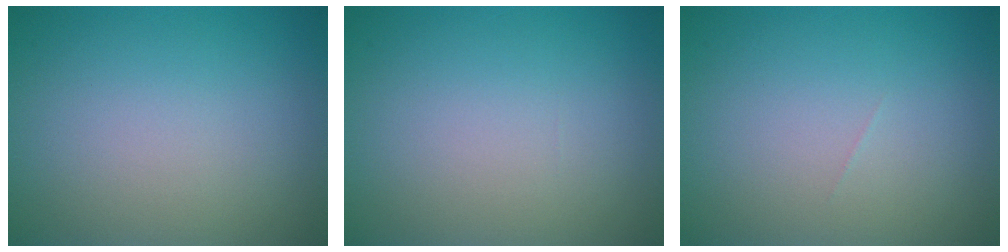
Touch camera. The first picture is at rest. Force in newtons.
{"total": 0.0}
{"total": 0.0}